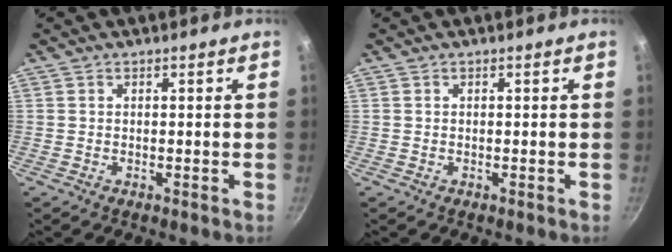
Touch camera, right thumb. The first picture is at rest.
{"total": 0.0}